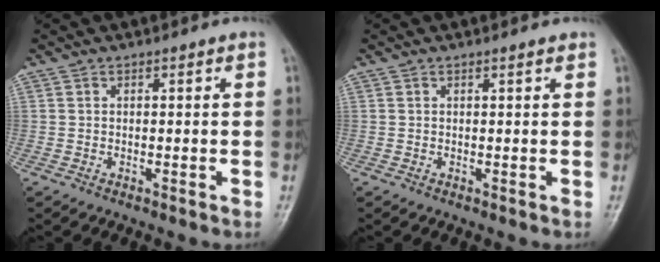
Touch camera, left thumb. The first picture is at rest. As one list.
[{"total": 0.8, "force": [0.6, 0.1, 0.6], "torque": [-0.007, 0.000, 0.008]}]